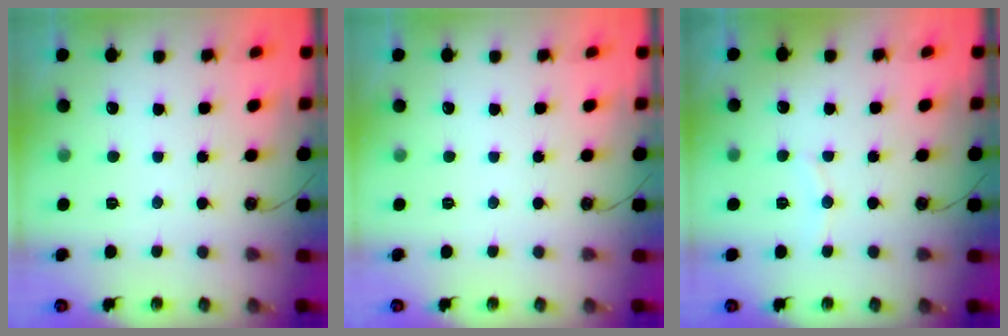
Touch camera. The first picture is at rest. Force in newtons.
{"total": 0.0}
{"total": 4.7, "press": 4.6, "slide": 0.8}